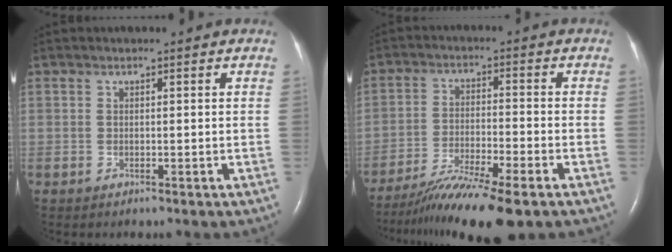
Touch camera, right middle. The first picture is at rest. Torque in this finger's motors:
{"motor_torque": [1.10, -1.04, 0.38, 0.07]}